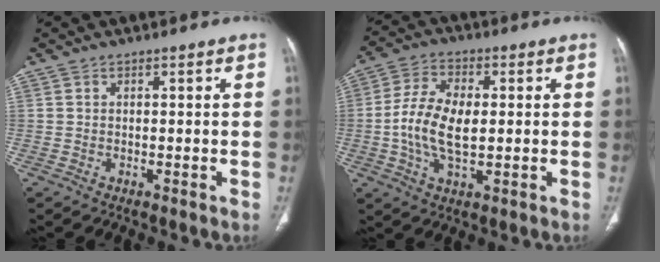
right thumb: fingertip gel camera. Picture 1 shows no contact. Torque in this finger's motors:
{"motor_torque": [0.11, 0.13, 0.07, -0.02, 0.13]}